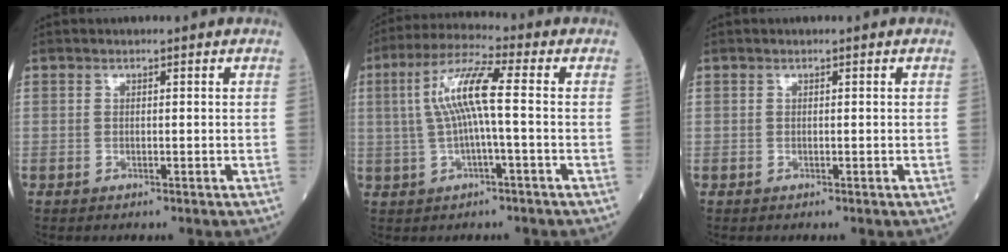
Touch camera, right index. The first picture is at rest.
{"total": 8.7, "force": [0.6, 0.6, 8.7], "torque": [-0.175, 0.022, 0.008]}
{"total": 0.0}